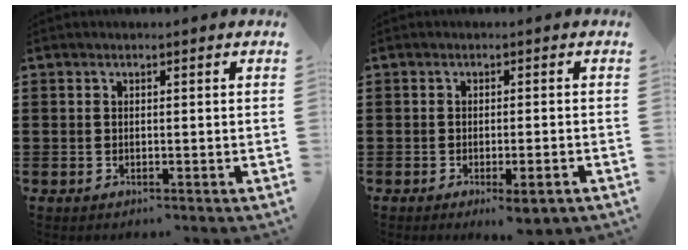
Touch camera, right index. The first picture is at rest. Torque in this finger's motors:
{"motor_torque": [0.38, -0.29, 0.02, 0.00]}